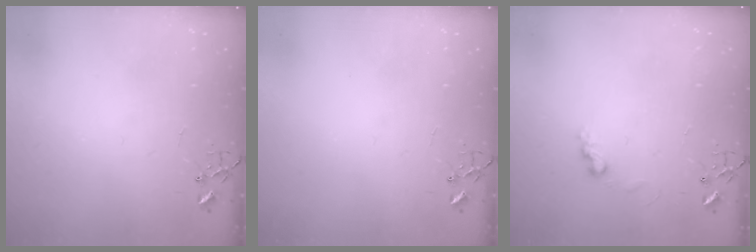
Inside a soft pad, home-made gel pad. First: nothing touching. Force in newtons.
{"total": 0.0}
{"total": 6.4, "press": 6.4, "slide": 0.5}